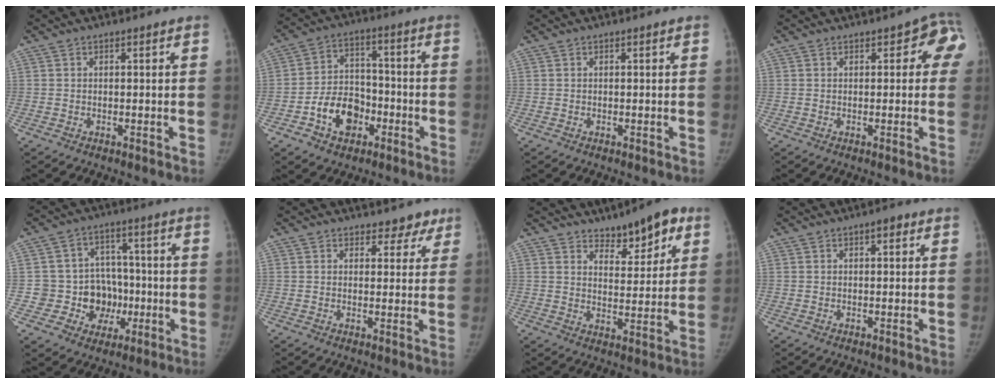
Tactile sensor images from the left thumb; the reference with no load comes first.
{"total": 11.0, "force": [-4.6, 8.0, 6.1], "torque": [-0.068, 0.036, -0.079]}
{"total": 0.0}
{"total": 4.9, "force": [1.3, 2.8, 3.8], "torque": [-0.004, 0.005, 0.003]}
{"total": 10.8, "force": [-1.9, 10.0, 3.5], "torque": [0.015, 0.027, -0.024]}
{"total": 4.2, "force": [3.2, 2.7, 0.7], "torque": [0.024, -0.019, 0.034]}
{"total": 9.7, "force": [6.3, 4.1, 6.0], "torque": [-0.057, -0.035, 0.098]}
{"total": 1.9, "force": [0.9, 0.8, 1.5], "torque": [-0.017, 0.001, 0.009]}